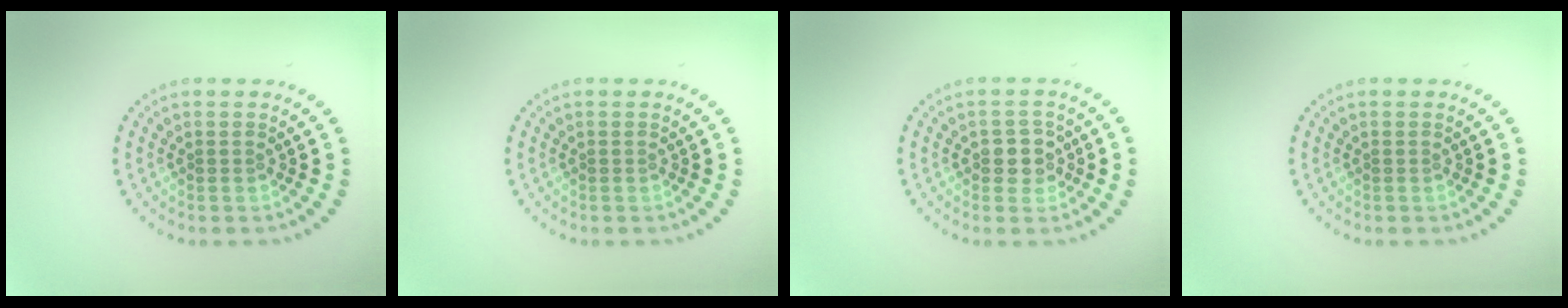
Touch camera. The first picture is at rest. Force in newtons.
{"total": 0.0}
{"total": 2.1, "press": 2.0, "slide": 0.8}
{"total": 0.0}